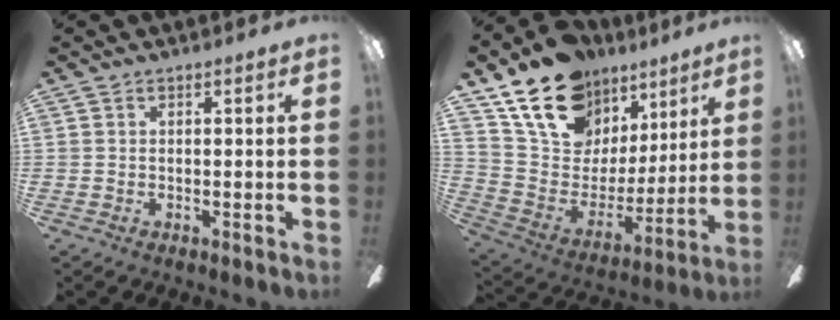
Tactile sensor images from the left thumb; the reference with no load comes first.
{"total": 19.1, "force": [13.7, 11.2, 7.2], "torque": [-0.136, -0.084, 0.252]}